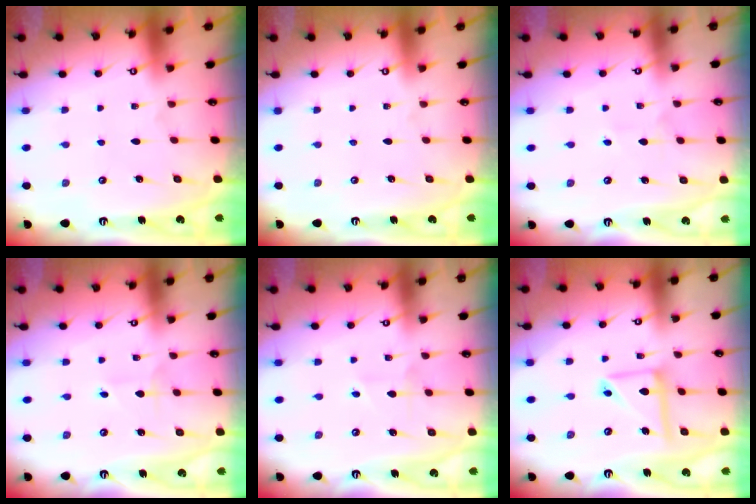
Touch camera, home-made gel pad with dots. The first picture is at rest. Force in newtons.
{"total": 0.0}
{"total": 2.5, "press": 2.5, "slide": 0.3}
{"total": 1.4, "press": 1.4, "slide": 0.1}
{"total": 3.4, "press": 3.2, "slide": 1.1}
{"total": 10.6, "press": 10.5, "slide": 1.0}